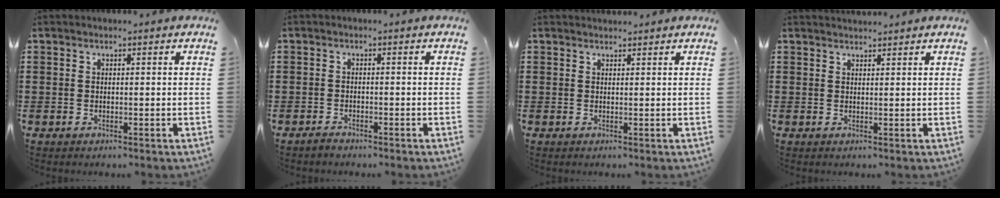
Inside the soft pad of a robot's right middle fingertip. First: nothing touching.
{"total": 1.2, "force": [-1.1, 0.5, 0.1], "torque": [-0.004, 0.001, -0.024]}
{"total": 0.9, "force": [0.9, 0.2, 0.0], "torque": [-0.001, -0.001, 0.018]}
{"total": 1.4, "force": [1.4, 0.2, 0.0], "torque": [-0.003, 0.002, 0.026]}